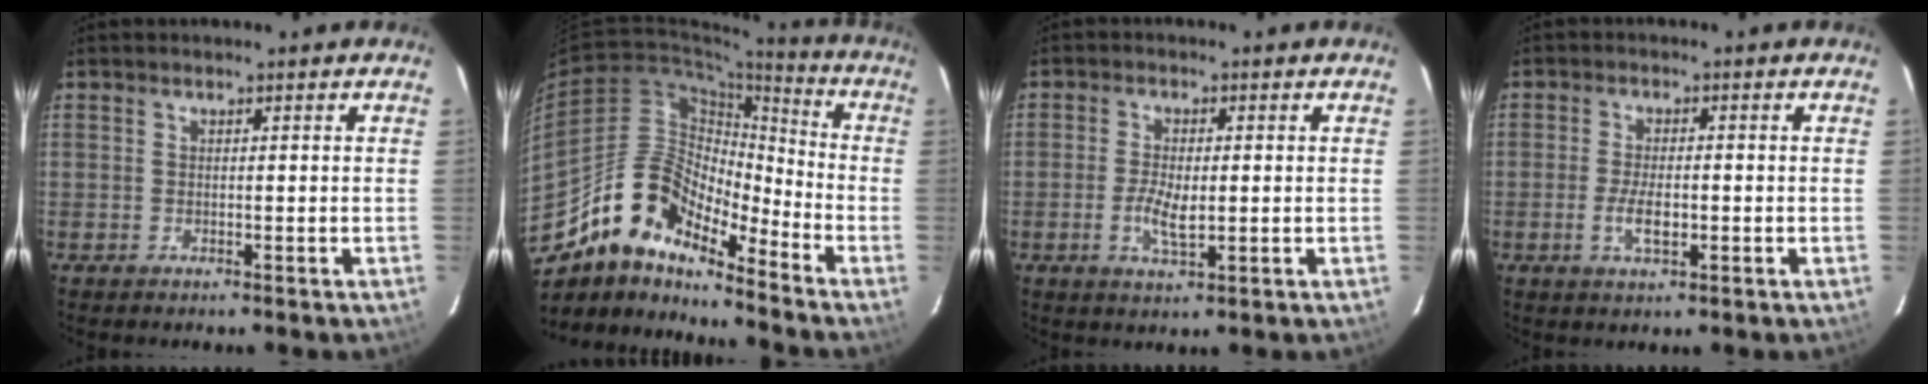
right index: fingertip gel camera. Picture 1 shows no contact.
{"total": 15.3, "force": [-12.1, 5.5, 7.6], "torque": [-0.128, 0.012, -0.237]}
{"total": 4.7, "force": [-0.9, 1.9, 4.2], "torque": [-0.084, -0.007, -0.017]}
{"total": 4.3, "force": [-1.3, 1.5, 3.8], "torque": [-0.079, -0.006, -0.022]}